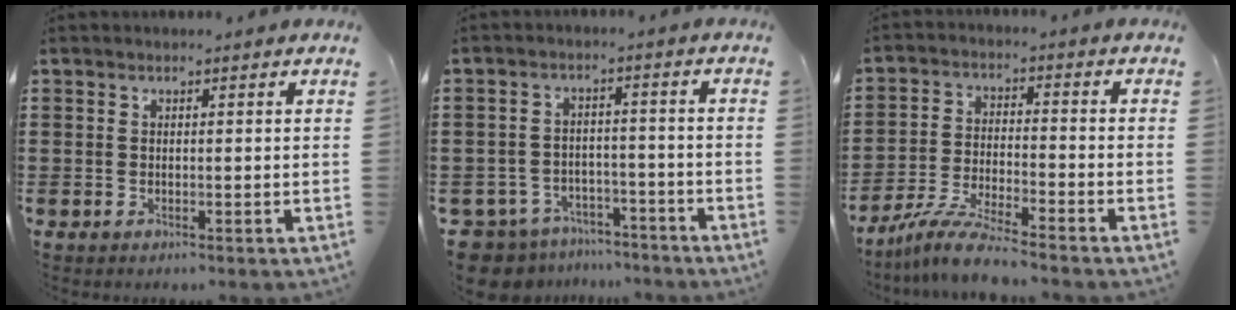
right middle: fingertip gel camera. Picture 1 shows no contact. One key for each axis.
{"total": 5.2, "fx": -5.0, "fy": 1.4, "fz": 0.5, "tx": -0.042, "ty": 0.003, "tz": -0.111}
{"total": 7.1, "fx": -6.3, "fy": -0.1, "fz": 3.2, "tx": -0.075, "ty": -0.012, "tz": -0.123}